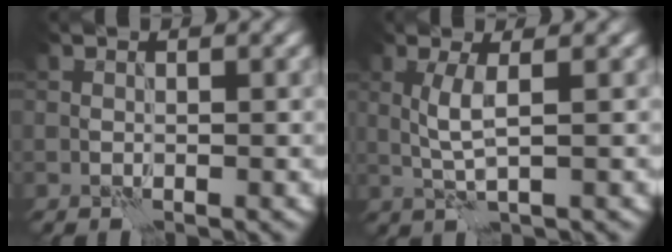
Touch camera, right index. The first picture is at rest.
{"total": 2.6, "force": [0.3, 0.3, 2.5], "torque": [-0.058, 0.002, 0.008]}